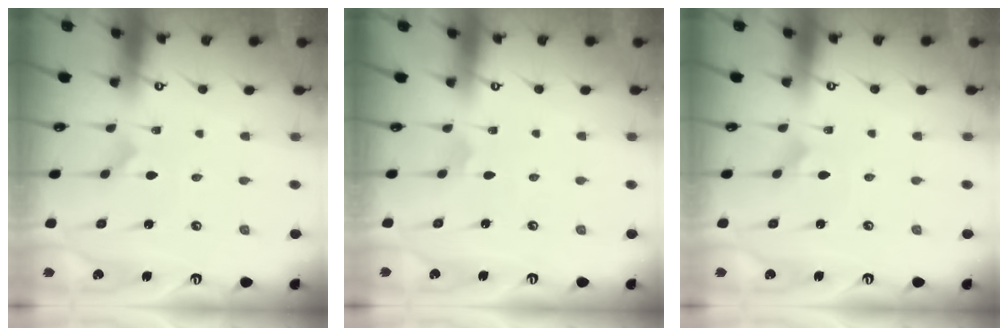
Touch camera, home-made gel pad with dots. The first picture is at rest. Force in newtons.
{"total": 1.7, "press": 1.7, "slide": 0.1}
{"total": 2.1, "press": 2.1, "slide": 0.0}